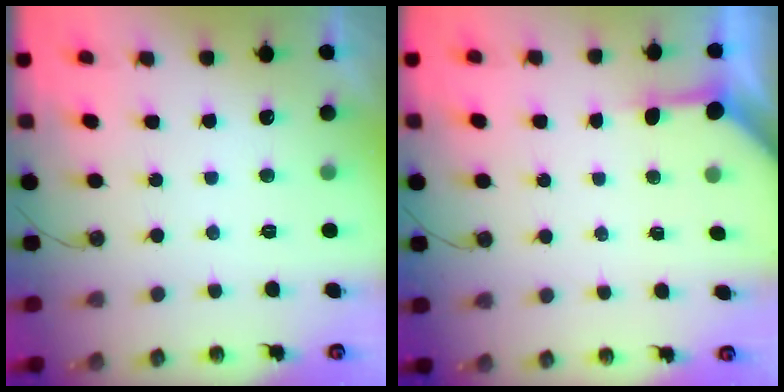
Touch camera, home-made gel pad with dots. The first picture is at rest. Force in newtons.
{"total": 3.4, "press": 3.4, "slide": 0.5}